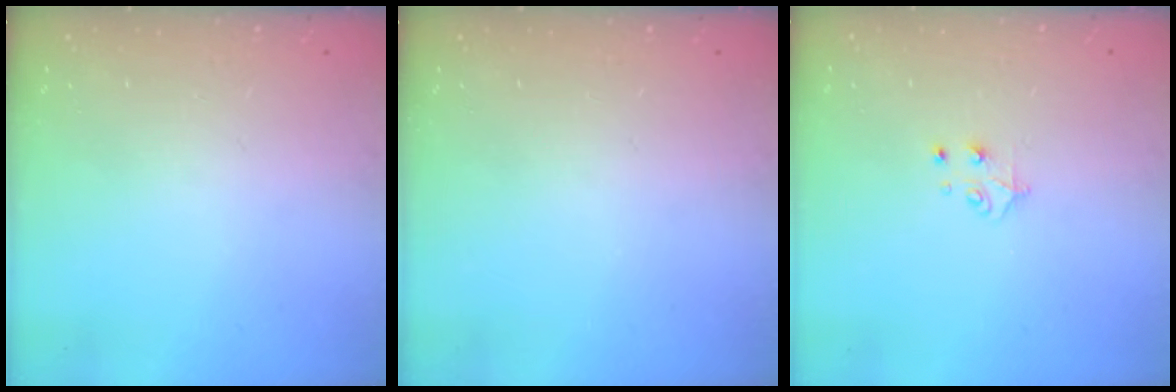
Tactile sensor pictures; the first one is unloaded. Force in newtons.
{"total": 0.0}
{"total": 4.4, "press": 4.4, "slide": 0.4}